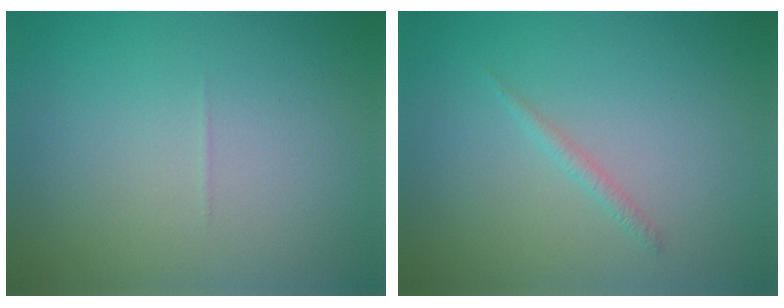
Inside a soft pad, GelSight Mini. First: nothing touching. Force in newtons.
{"total": 0.9, "press": 0.9, "slide": 0.0}